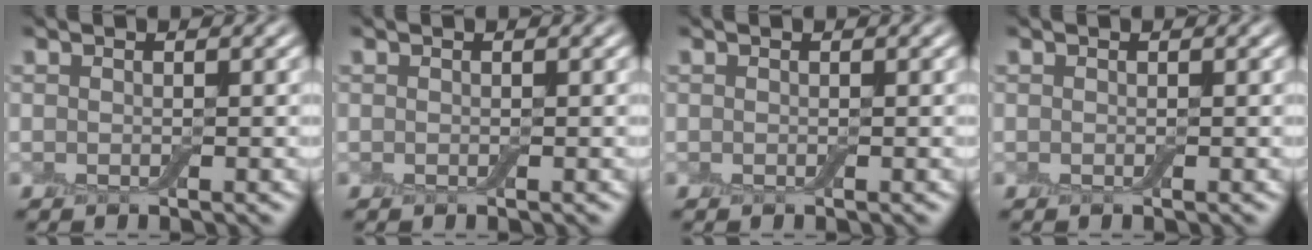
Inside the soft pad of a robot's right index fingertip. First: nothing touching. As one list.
[{"total": 0.0}, {"total": 0.0}, {"total": 0.0}]